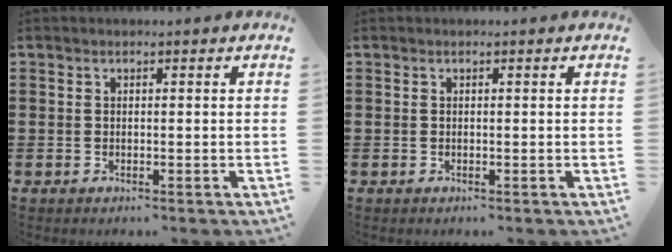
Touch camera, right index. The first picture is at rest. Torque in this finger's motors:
{"motor_torque": [0.01, 0.01, 0.00, 0.00]}